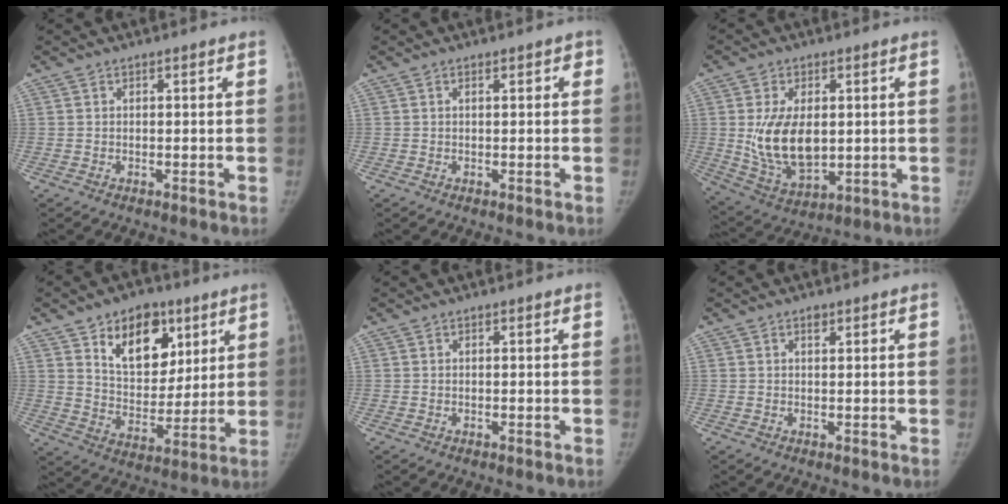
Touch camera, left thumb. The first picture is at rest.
{"total": 1.4, "force": [0.6, 0.7, 1.1], "torque": [-0.008, 0.002, 0.006]}
{"total": 13.5, "force": [1.0, 8.1, 10.8], "torque": [-0.177, -0.016, 0.037]}
{"total": 15.8, "force": [8.0, 10.1, 9.2], "torque": [-0.093, -0.044, 0.139]}
{"total": 0.0}
{"total": 1.3, "force": [0.9, 0.7, 0.8], "torque": [-0.006, -0.003, 0.012]}